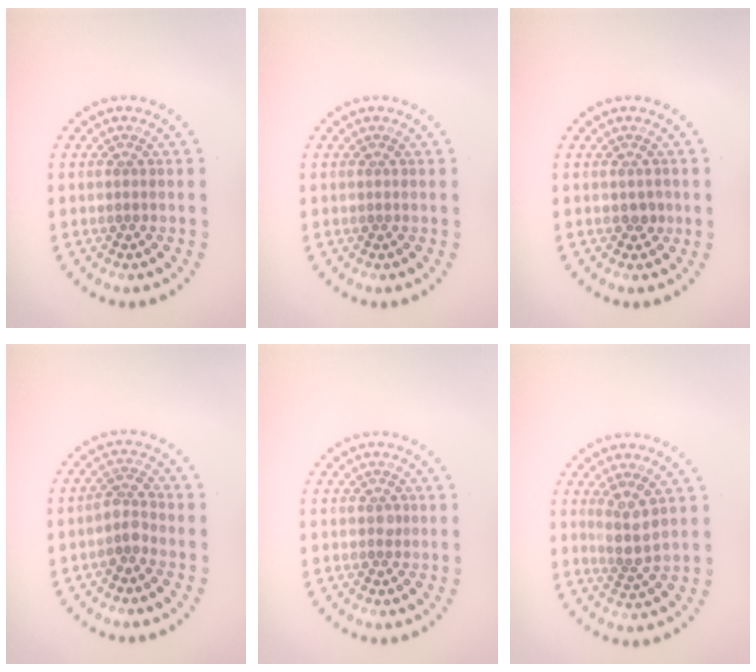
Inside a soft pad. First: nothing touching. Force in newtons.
{"total": 0.0}
{"total": 1.1, "press": 1.0, "slide": 0.3}
{"total": 1.9, "press": 1.5, "slide": 1.1}
{"total": 0.6, "press": 0.6, "slide": 0.2}
{"total": 2.6, "press": 2.2, "slide": 1.5}